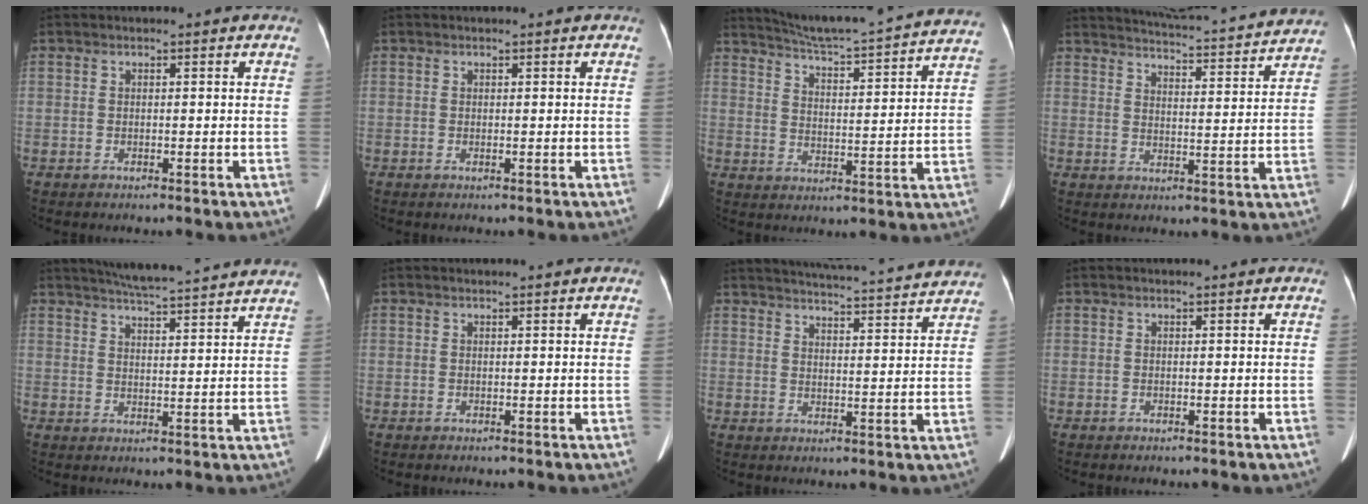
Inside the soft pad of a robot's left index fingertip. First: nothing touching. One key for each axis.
{"total": 0.6, "fx": 0.5, "fy": 0.0, "fz": 0.4, "tx": -0.004, "ty": 0.008, "tz": 0.008}
{"total": 24.5, "fx": 22.8, "fy": 0.6, "fz": 8.8, "tx": -0.142, "ty": -0.044, "tz": 0.292}
{"total": 20.2, "fx": 19.2, "fy": 1.4, "fz": 5.8, "tx": -0.088, "ty": -0.020, "tz": 0.244}
{"total": 17.3, "fx": 15.9, "fy": 0.3, "fz": 6.8, "tx": -0.112, "ty": 0.009, "tz": 0.210}
{"total": 1.3, "fx": 1.2, "fy": -0.1, "fz": 0.4, "tx": -0.007, "ty": 0.013, "tz": 0.022}
{"total": 22.3, "fx": 21.1, "fy": 1.7, "fz": 6.9, "tx": -0.107, "ty": -0.012, "tz": 0.265}
{"total": 1.1, "fx": 1.0, "fy": 0.1, "fz": 0.4, "tx": -0.006, "ty": 0.015, "tz": 0.015}